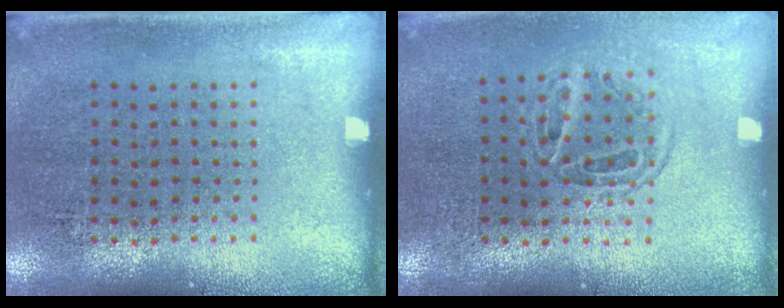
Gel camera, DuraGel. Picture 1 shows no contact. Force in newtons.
{"total": 1.2, "press": 1.0, "slide": 0.6}